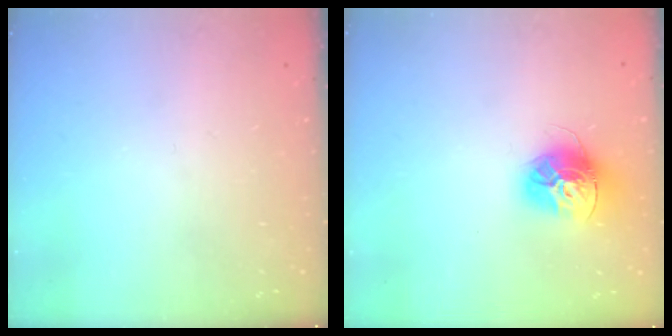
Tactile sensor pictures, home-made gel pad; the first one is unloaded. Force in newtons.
{"total": 14.0, "press": 14.0, "slide": 1.3}